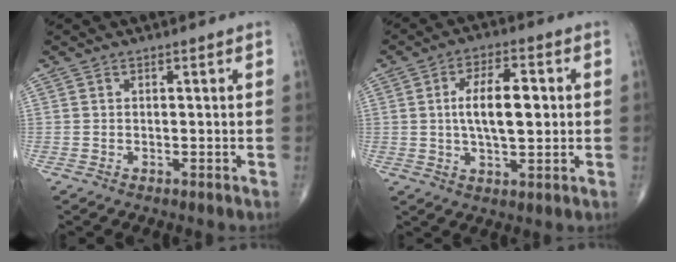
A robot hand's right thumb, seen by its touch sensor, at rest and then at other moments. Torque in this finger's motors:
{"motor_torque": [0.98, 1.19, 1.01, -0.18, 0.09]}